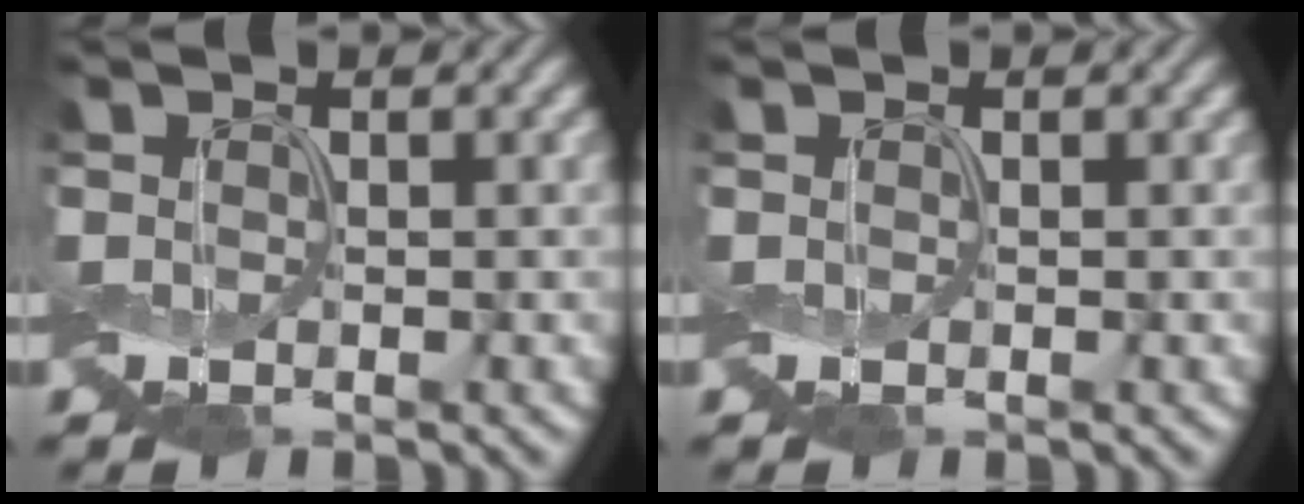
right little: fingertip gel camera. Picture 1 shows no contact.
{"total": 0.0}